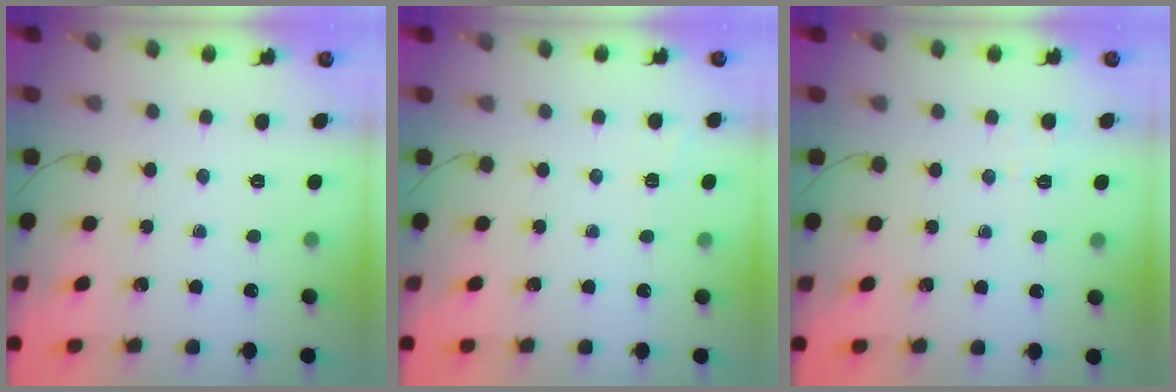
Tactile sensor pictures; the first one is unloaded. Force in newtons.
{"total": 1.4, "press": 0.2, "slide": 1.4}
{"total": 2.2, "press": 1.7, "slide": 1.5}